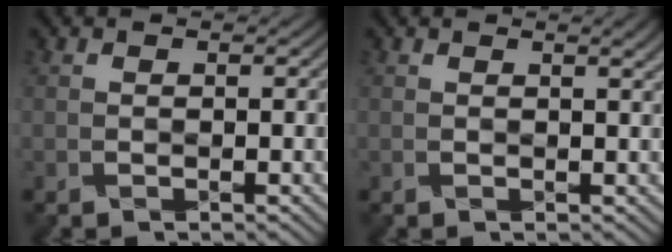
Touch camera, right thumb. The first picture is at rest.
{"total": 2.7, "force": [1.2, 0.7, 2.4], "torque": [-0.029, 0.004, 0.011]}